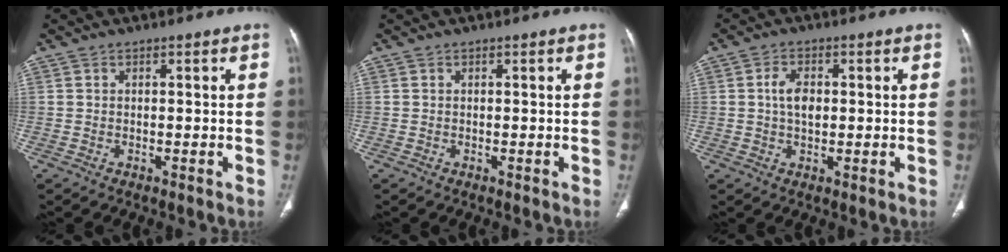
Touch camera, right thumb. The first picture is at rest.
{"total": 0.0}
{"total": 4.4, "force": [0.5, 2.7, 3.5], "torque": [-0.061, 0.002, 0.006]}